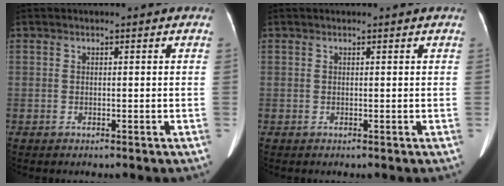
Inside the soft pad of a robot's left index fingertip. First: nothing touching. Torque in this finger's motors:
{"motor_torque": [0.03, -0.67, -0.02, -0.02]}